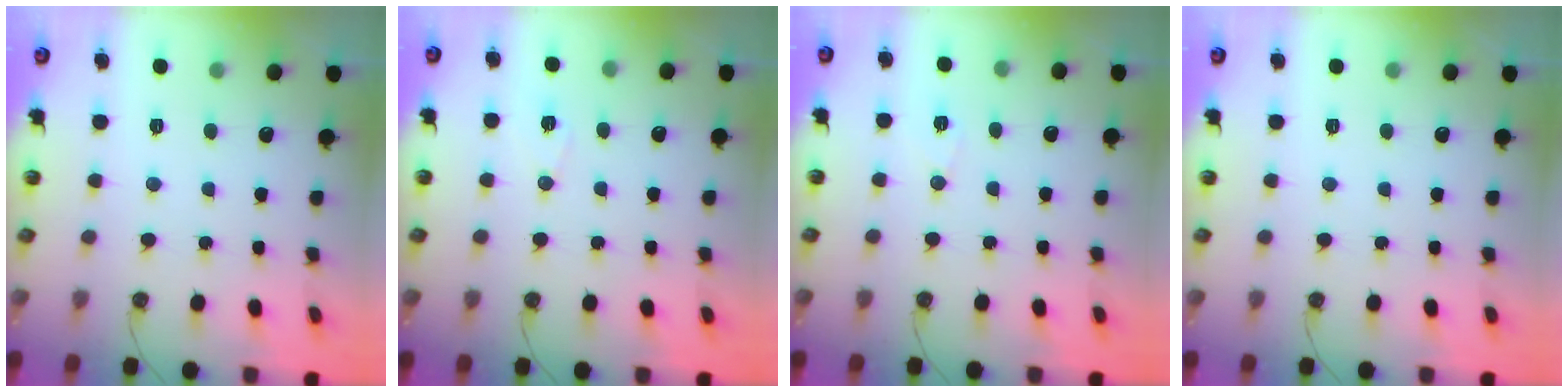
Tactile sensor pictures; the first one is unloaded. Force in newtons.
{"total": 6.5, "press": 5.5, "slide": 3.5}
{"total": 5.6, "press": 5.0, "slide": 2.5}
{"total": 0.0}